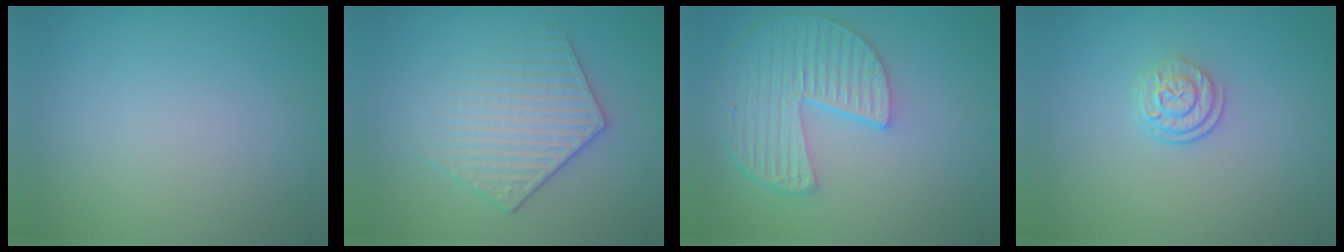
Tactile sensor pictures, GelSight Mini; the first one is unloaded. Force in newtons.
{"total": 3.6, "press": 3.2, "slide": 1.6}
{"total": 6.2, "press": 4.8, "slide": 4.0}
{"total": 2.4, "press": 1.8, "slide": 1.6}